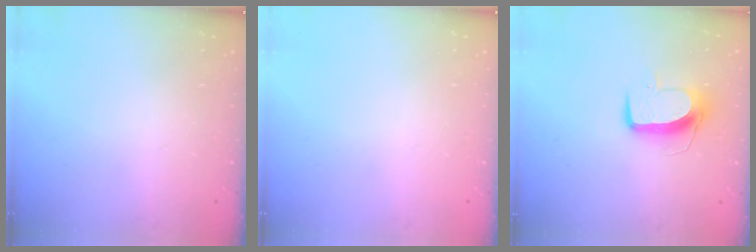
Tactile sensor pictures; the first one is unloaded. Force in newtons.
{"total": 0.0}
{"total": 9.8, "press": 9.7, "slide": 1.0}